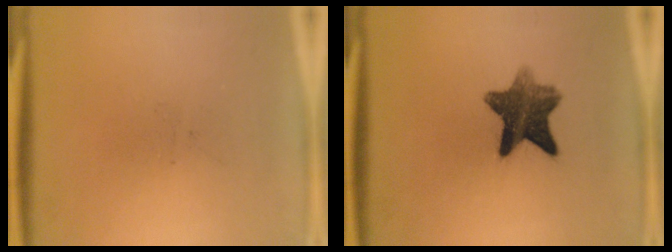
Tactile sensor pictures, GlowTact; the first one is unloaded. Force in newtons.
{"total": 8.9}